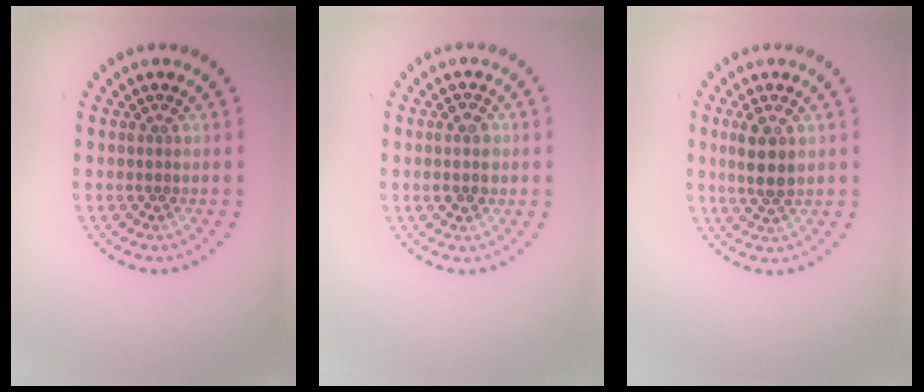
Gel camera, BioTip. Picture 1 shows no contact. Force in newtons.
{"total": 2.7, "press": 2.7, "slide": 0.1}
{"total": 2.9, "press": 2.8, "slide": 1.0}